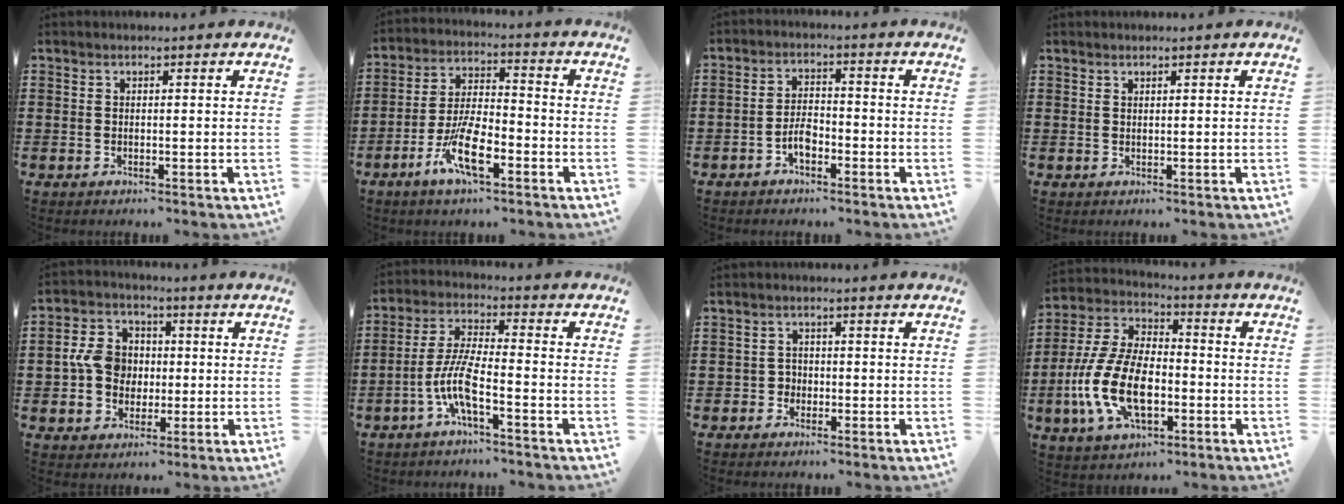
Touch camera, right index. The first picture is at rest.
{"total": 9.0, "force": [-4.4, 3.1, 7.2], "torque": [-0.160, -0.005, -0.085]}
{"total": 3.5, "force": [-1.8, 1.9, 2.3], "torque": [-0.051, 0.005, -0.036]}
{"total": 0.8, "force": [0.8, 0.0, 0.1], "torque": [-0.004, -0.001, 0.017]}
{"total": 7.3, "force": [-0.1, 6.4, 3.6], "torque": [-0.107, 0.014, -0.006]}
{"total": 7.5, "force": [-3.4, 1.3, 6.5], "torque": [-0.157, -0.013, -0.072]}
{"total": 1.5, "force": [-0.7, 1.3, 0.3], "torque": [-0.012, 0.000, -0.016]}
{"total": 13.0, "force": [-3.9, 6.7, 10.4], "torque": [-0.256, -0.008, -0.079]}